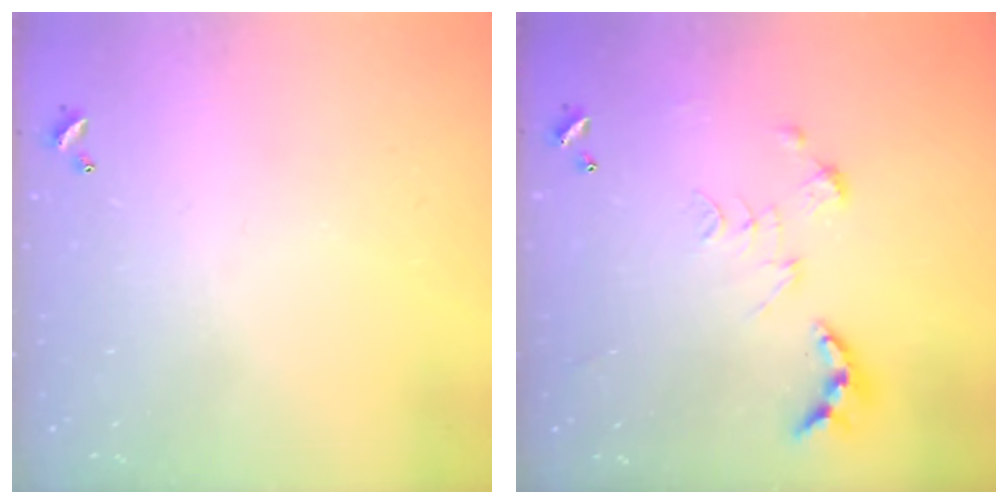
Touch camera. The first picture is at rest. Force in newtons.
{"total": 0.8, "press": 0.8, "slide": 0.3}